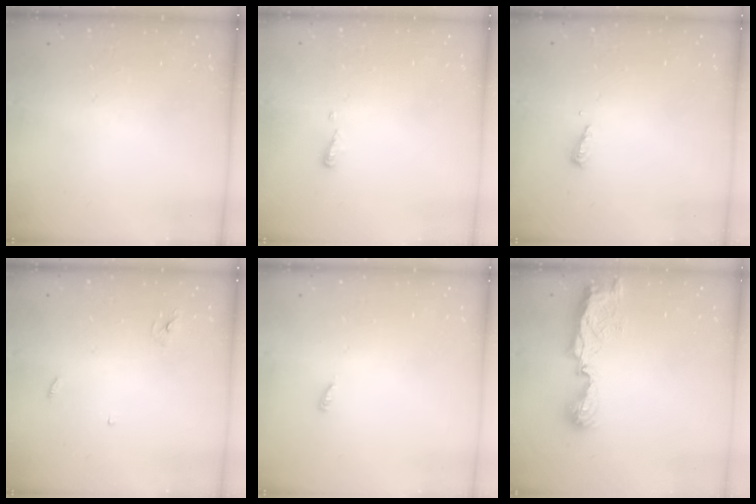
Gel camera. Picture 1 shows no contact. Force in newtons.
{"total": 4.3, "press": 4.2, "slide": 0.4}
{"total": 5.1, "press": 5.1, "slide": 0.5}
{"total": 2.4, "press": 2.4, "slide": 0.2}
{"total": 2.5, "press": 2.5, "slide": 0.2}
{"total": 8.0, "press": 8.0, "slide": 0.1}